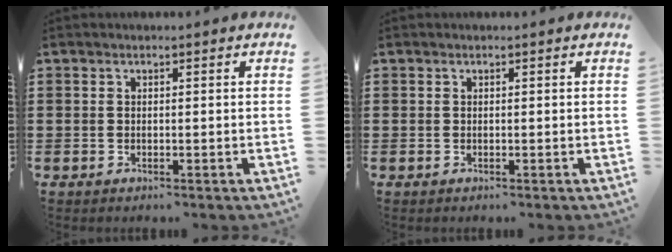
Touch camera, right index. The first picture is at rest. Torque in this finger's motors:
{"motor_torque": [-0.03, 0.03, 0.00, -0.01]}